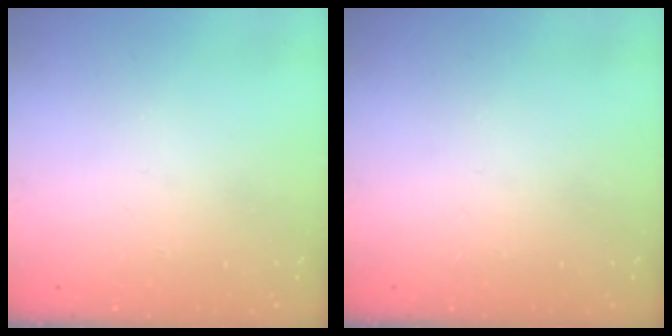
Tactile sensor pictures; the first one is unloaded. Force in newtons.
{"total": 0.0}